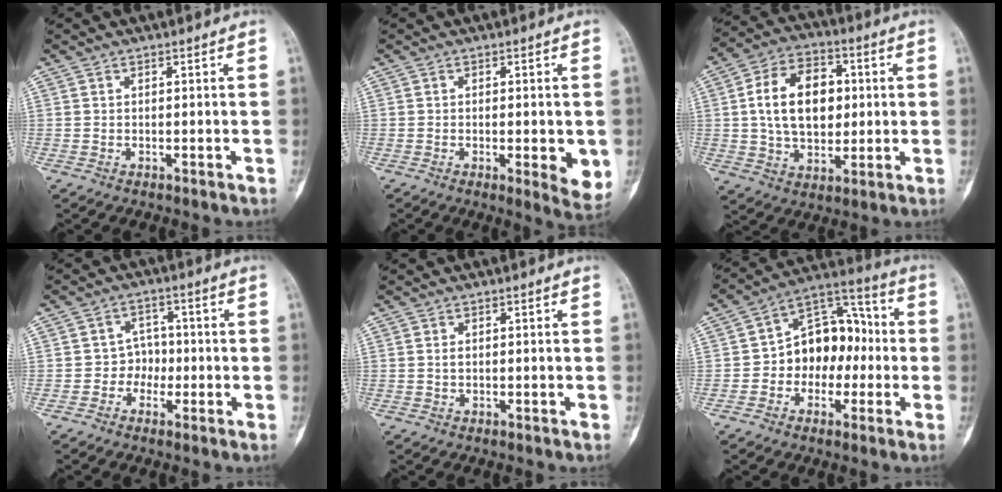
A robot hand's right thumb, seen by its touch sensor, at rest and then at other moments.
{"total": 7.0, "force": [-1.1, 2.3, 6.5], "torque": [-0.074, -0.014, -0.009]}
{"total": 15.4, "force": [1.9, 10.4, 11.3], "torque": [-0.158, 0.009, 0.028]}
{"total": 4.3, "force": [-1.1, 3.8, 1.6], "torque": [0.012, 0.016, -0.029]}
{"total": 0.7, "force": [0.1, 0.5, 0.5], "torque": [-0.008, 0.002, 0.003]}
{"total": 14.1, "force": [-1.3, 10.0, 9.9], "torque": [-0.109, 0.048, -0.032]}